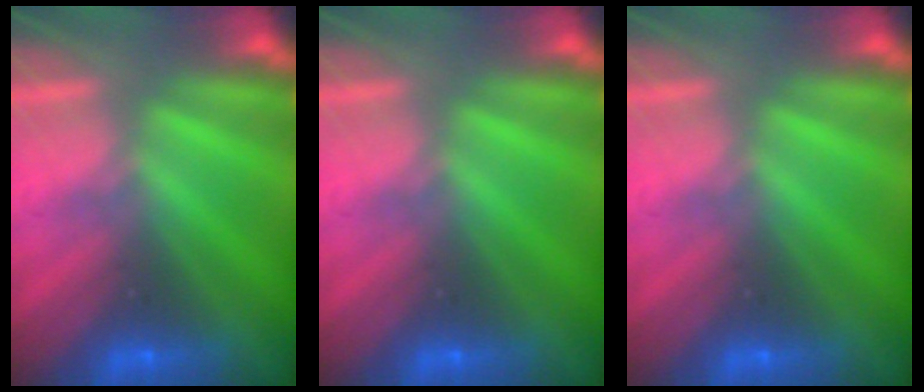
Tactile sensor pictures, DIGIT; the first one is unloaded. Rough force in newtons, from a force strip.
{"total": 0.0}
{"total": 0.0}